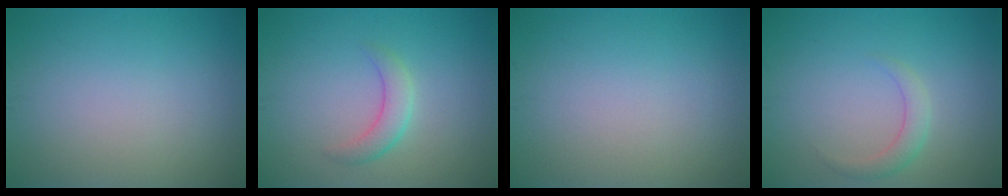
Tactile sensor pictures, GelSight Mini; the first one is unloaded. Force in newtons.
{"total": 2.3, "press": 2.3, "slide": 0.0}
{"total": 0.0}
{"total": 1.7, "press": 1.7, "slide": 0.0}